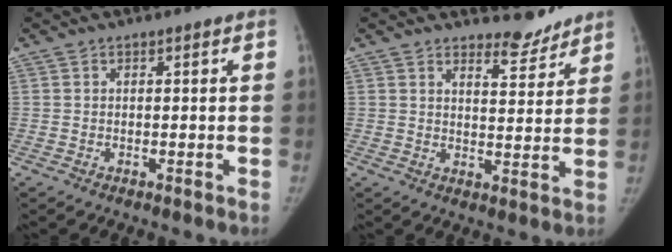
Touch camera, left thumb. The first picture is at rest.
{"total": 5.2, "force": [4.9, 1.5, 0.9], "torque": [0.008, -0.047, 0.075]}